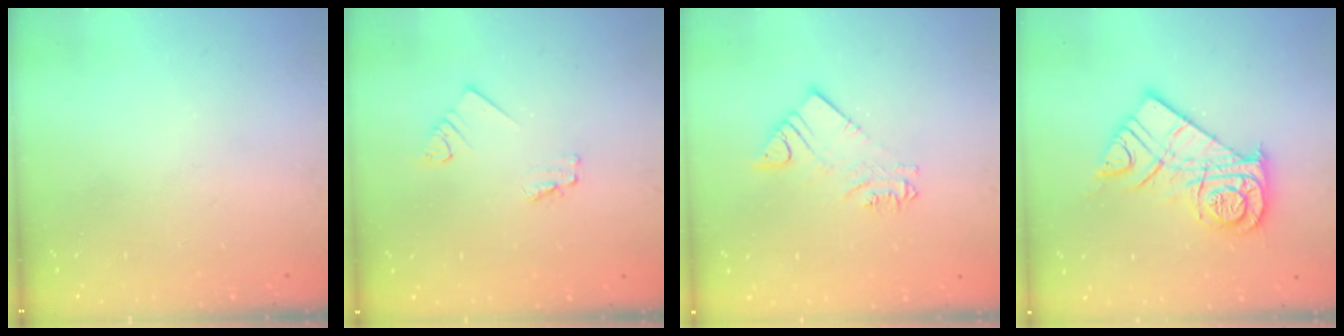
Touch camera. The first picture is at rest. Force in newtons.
{"total": 1.7, "press": 1.7, "slide": 0.3}
{"total": 4.0, "press": 4.0, "slide": 0.2}
{"total": 16.2, "press": 16.1, "slide": 1.6}